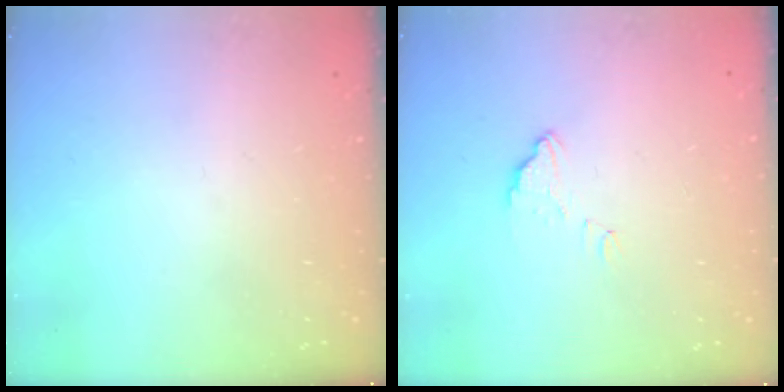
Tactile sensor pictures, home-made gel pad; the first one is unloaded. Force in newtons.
{"total": 3.8, "press": 3.7, "slide": 0.3}